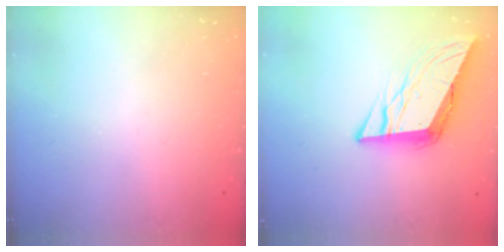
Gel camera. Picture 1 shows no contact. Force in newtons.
{"total": 10.4, "press": 10.2, "slide": 1.7}